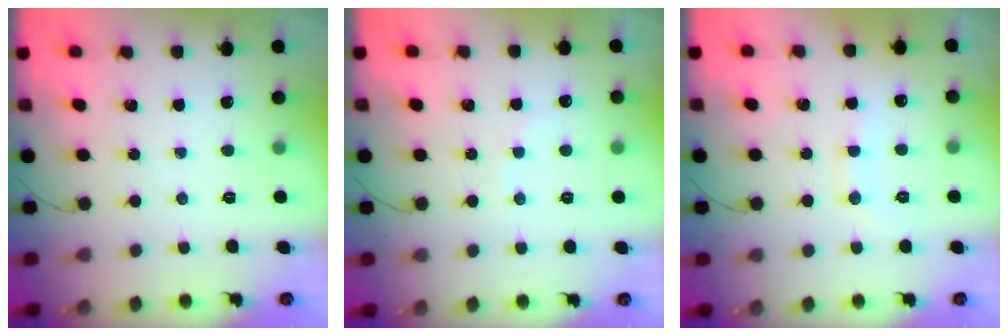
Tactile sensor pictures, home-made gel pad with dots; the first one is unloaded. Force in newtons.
{"total": 4.7, "press": 4.7, "slide": 0.8}
{"total": 8.1, "press": 8.0, "slide": 1.2}